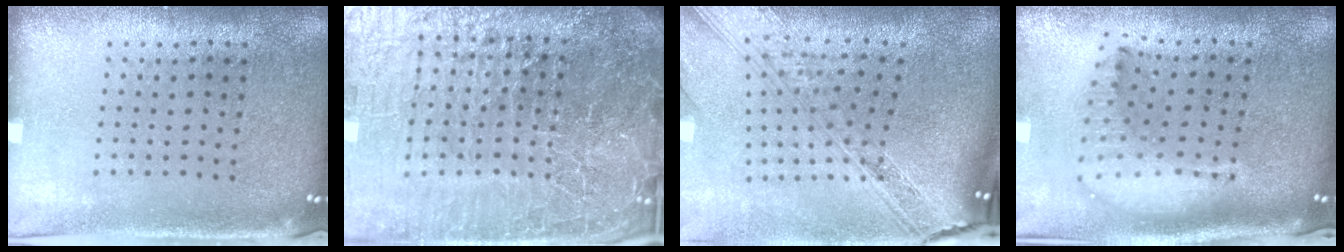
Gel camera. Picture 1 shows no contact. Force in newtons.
{"total": 7.7, "press": 6.7, "slide": 3.9}
{"total": 4.1, "press": 2.9, "slide": 2.9}
{"total": 1.9, "press": 1.5, "slide": 1.2}